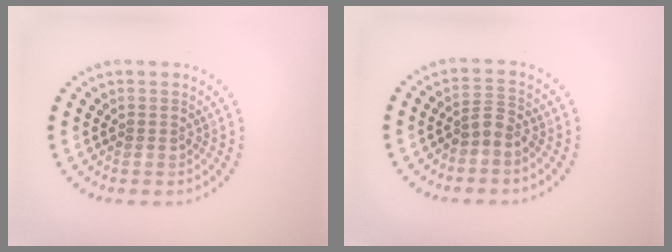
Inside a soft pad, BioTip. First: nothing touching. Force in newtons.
{"total": 1.8, "press": 1.3, "slide": 1.2}